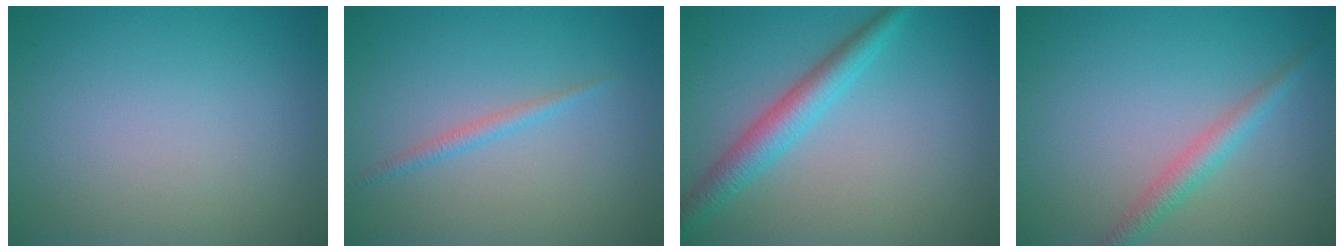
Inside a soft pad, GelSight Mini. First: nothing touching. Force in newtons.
{"total": 0.9, "press": 0.9, "slide": 0.1}
{"total": 3.7, "press": 3.7, "slide": 0.1}
{"total": 2.2, "press": 2.2, "slide": 0.1}